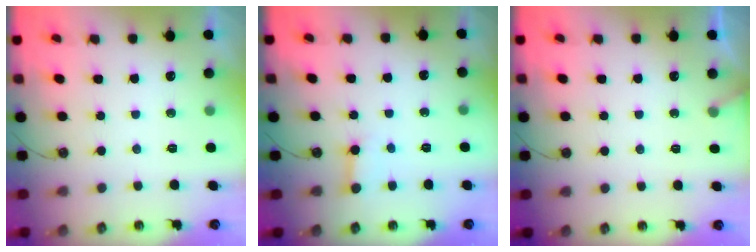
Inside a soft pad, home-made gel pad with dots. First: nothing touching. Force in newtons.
{"total": 3.0, "press": 2.9, "slide": 0.5}
{"total": 3.7, "press": 3.7, "slide": 0.4}